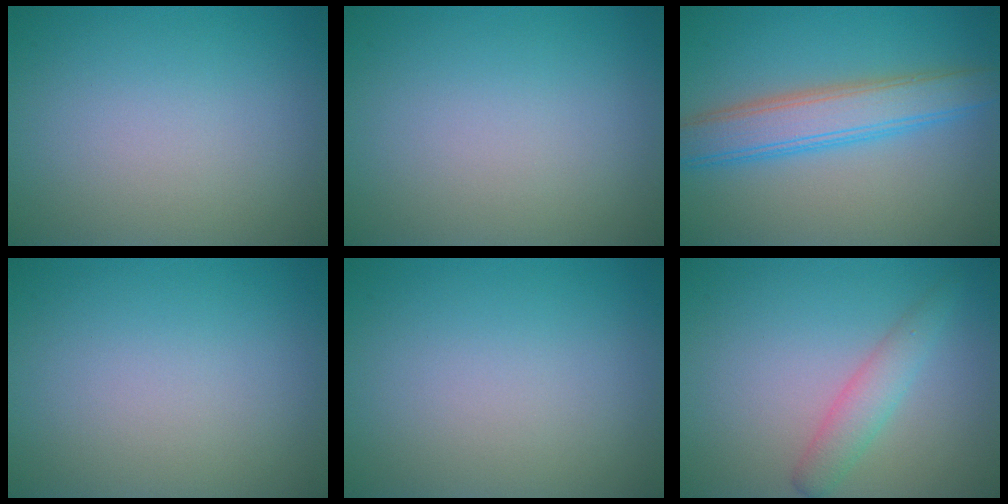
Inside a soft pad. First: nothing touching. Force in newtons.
{"total": 0.0}
{"total": 5.3, "press": 5.3, "slide": 0.1}
{"total": 0.0}
{"total": 0.0}
{"total": 1.7, "press": 1.7, "slide": 0.1}